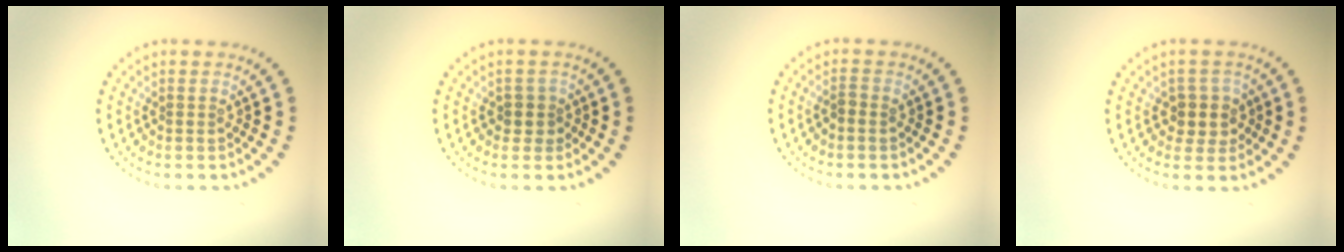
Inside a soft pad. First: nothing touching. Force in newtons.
{"total": 1.5, "press": 1.3, "slide": 0.8}
{"total": 0.8, "press": 0.8, "slide": 0.2}
{"total": 2.6, "press": 2.3, "slide": 1.2}